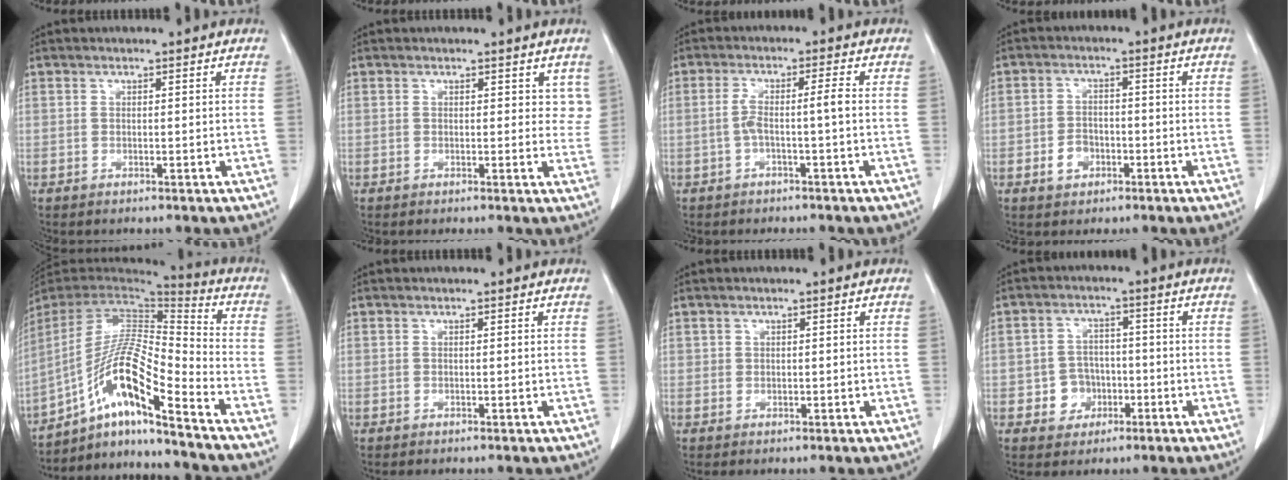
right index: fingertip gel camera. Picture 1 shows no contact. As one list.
[{"total": 2.9, "force": [1.7, 2.0, 1.2], "torque": [0.003, -0.003, 0.016]}, {"total": 3.7, "force": [-0.9, -0.2, 3.6], "torque": [-0.073, 0.017, -0.013]}, {"total": 3.6, "force": [-1.5, 2.8, 1.9], "torque": [-0.032, 0.007, -0.020]}, {"total": 14.9, "force": [-9.5, 0.6, 11.5], "torque": [-0.218, 0.009, -0.169]}, {"total": 0.0}, {"total": 0.6, "force": [0.3, 0.6, 0.2], "torque": [0.003, 0.000, 0.003]}, {"total": 4.8, "force": [-1.4, 4.4, 1.2], "torque": [-0.017, 0.014, -0.015]}]